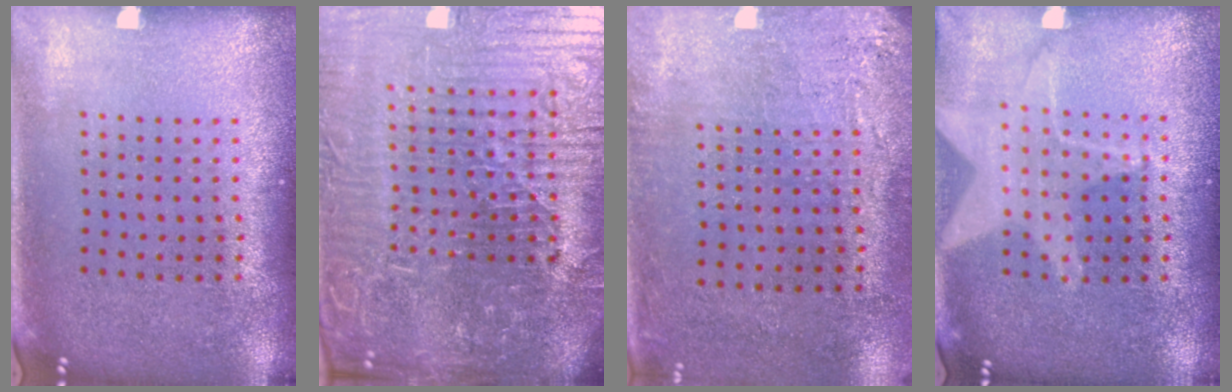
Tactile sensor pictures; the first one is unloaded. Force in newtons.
{"total": 7.8, "press": 7.0, "slide": 3.5}
{"total": 2.8, "press": 2.3, "slide": 1.6}
{"total": 1.4, "press": 1.3, "slide": 0.4}